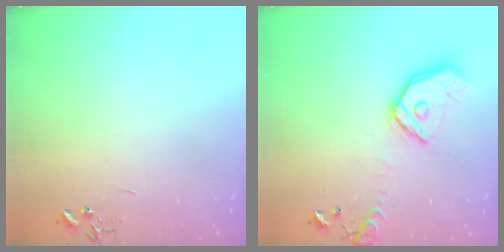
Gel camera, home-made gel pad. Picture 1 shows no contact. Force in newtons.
{"total": 16.3, "press": 16.1, "slide": 2.4}